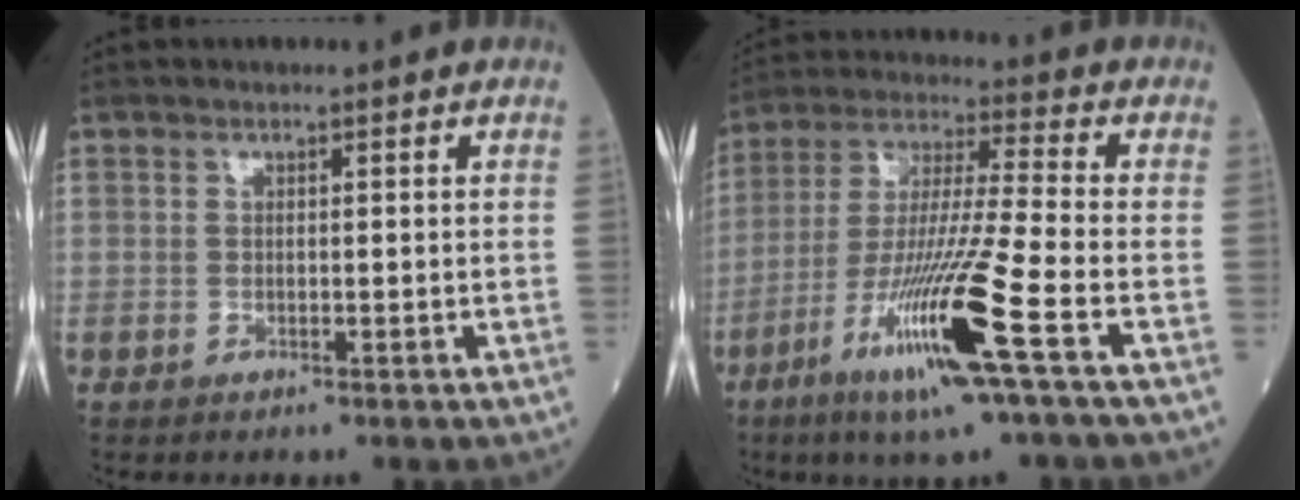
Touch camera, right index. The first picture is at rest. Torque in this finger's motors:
{"motor_torque": [1.65, -0.49, 1.05, 0.21]}